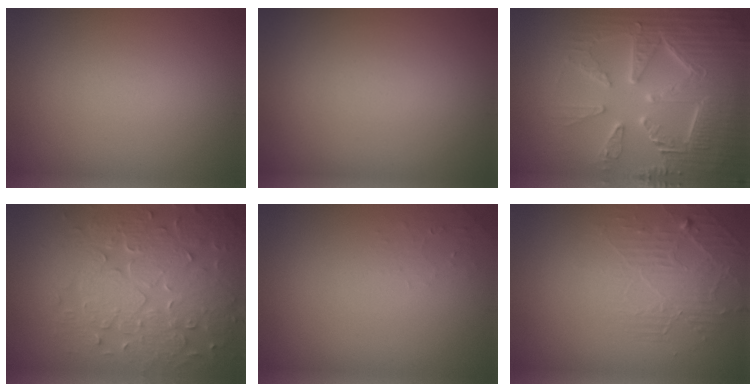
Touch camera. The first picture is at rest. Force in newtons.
{"total": 0.0}
{"total": 8.4, "press": 6.3, "slide": 5.7}
{"total": 8.2, "press": 5.9, "slide": 5.6}
{"total": 0.9, "press": 0.9, "slide": 0.2}
{"total": 2.2, "press": 1.4, "slide": 1.7}